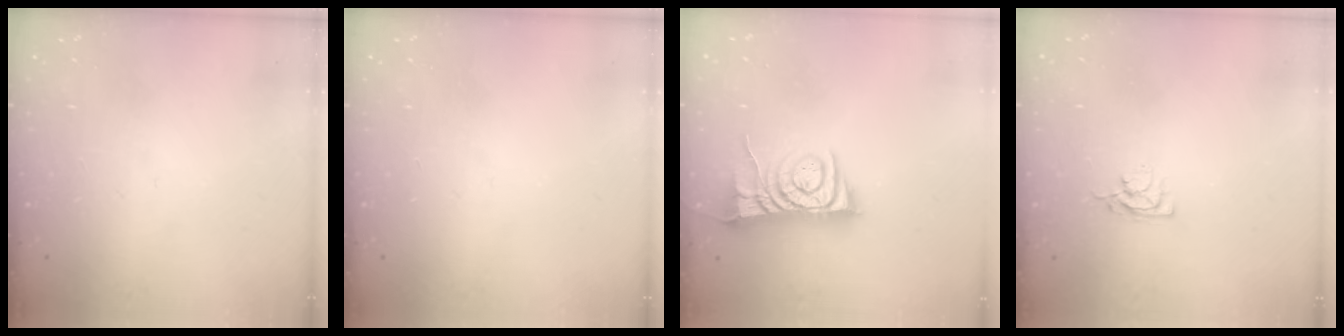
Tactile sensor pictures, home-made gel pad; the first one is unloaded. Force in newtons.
{"total": 0.0}
{"total": 7.7, "press": 7.6, "slide": 1.1}
{"total": 3.9, "press": 3.9, "slide": 0.4}